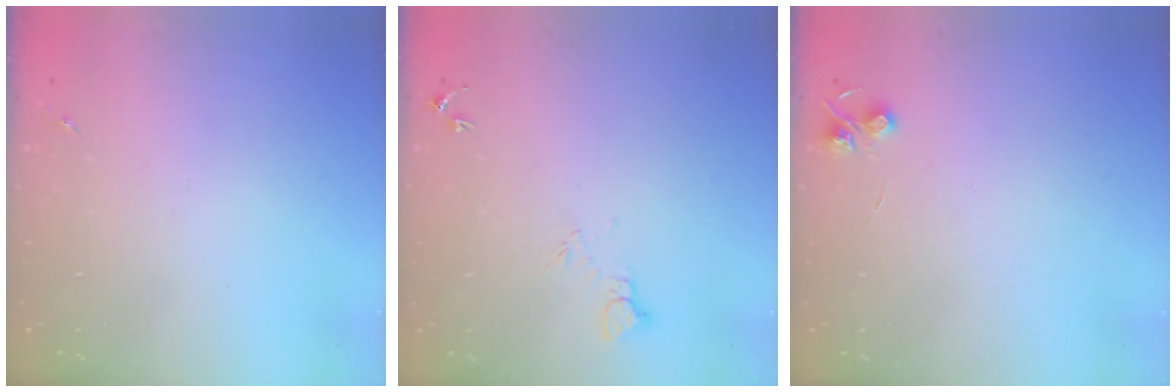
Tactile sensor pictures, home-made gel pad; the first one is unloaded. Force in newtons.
{"total": 5.6, "press": 5.6, "slide": 0.6}
{"total": 4.6, "press": 4.6, "slide": 0.6}